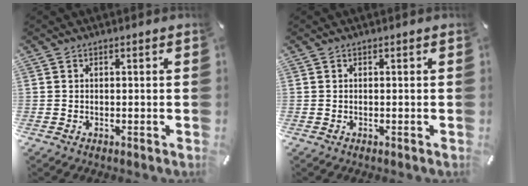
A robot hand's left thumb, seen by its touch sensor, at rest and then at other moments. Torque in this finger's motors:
{"motor_torque": [-0.43, -0.27, -0.01, -0.09, 0.00]}